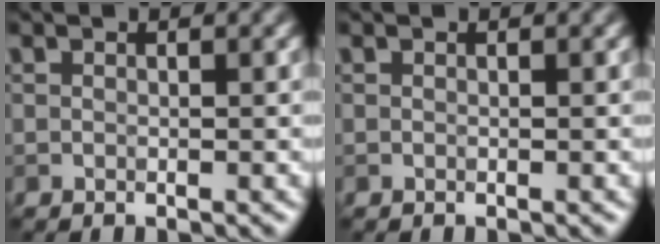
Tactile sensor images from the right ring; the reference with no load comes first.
{"total": 0.0}